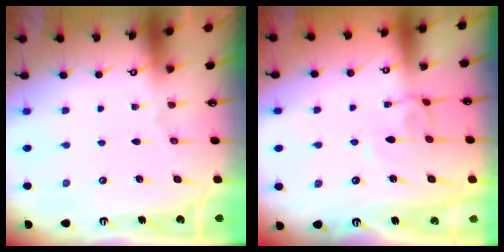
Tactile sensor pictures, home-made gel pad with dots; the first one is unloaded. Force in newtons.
{"total": 3.1, "press": 3.1, "slide": 0.3}